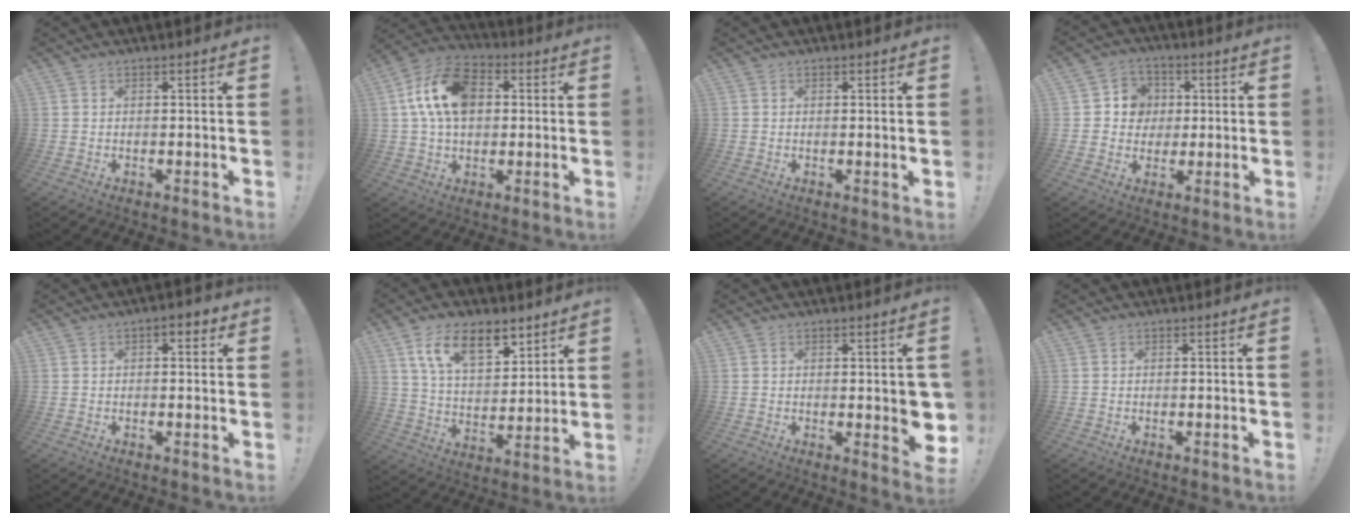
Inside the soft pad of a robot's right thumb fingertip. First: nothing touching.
{"total": 16.3, "force": [3.7, 11.0, 11.4], "torque": [-0.194, 0.006, 0.071]}
{"total": 0.9, "force": [0.5, -0.2, 0.7], "torque": [0.002, -0.006, 0.004]}
{"total": 8.2, "force": [0.8, 7.9, 2.2], "torque": [-0.027, 0.002, 0.022]}
{"total": 3.0, "force": [0.7, 1.6, 2.4], "torque": [-0.022, 0.003, 0.006]}
{"total": 14.5, "force": [8.8, 7.5, 8.8], "torque": [-0.146, -0.036, 0.161]}
{"total": 4.8, "force": [0.5, 2.0, 4.3], "torque": [-0.038, -0.009, 0.014]}
{"total": 0.0}